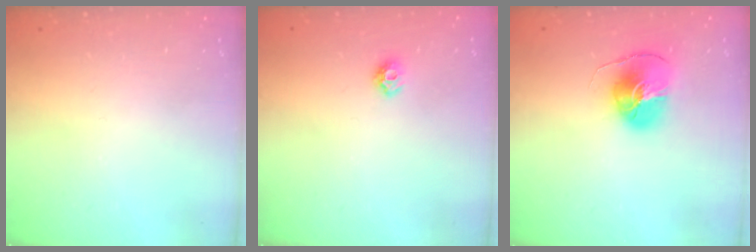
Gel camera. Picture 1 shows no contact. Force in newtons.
{"total": 6.1, "press": 6.1, "slide": 0.8}
{"total": 8.7, "press": 8.7, "slide": 0.6}